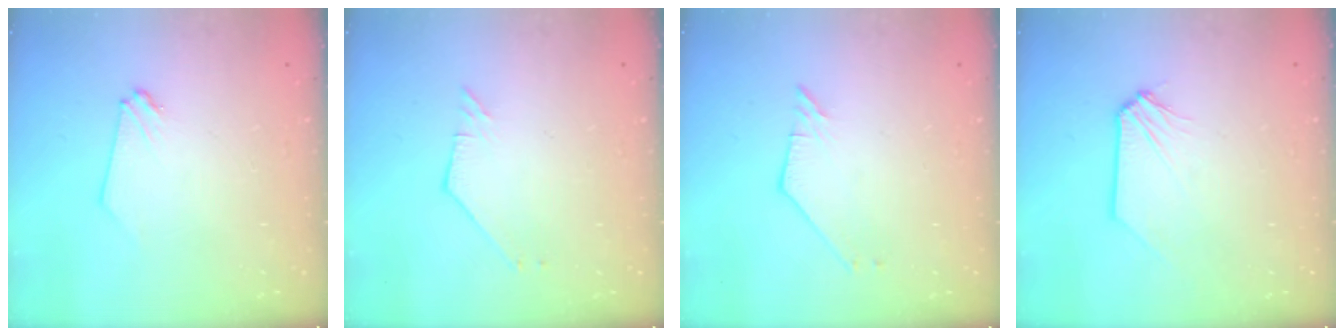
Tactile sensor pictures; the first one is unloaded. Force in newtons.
{"total": 2.0, "press": 2.0, "slide": 0.1}
{"total": 2.1, "press": 2.1, "slide": 0.1}
{"total": 1.0, "press": 1.0, "slide": 0.2}